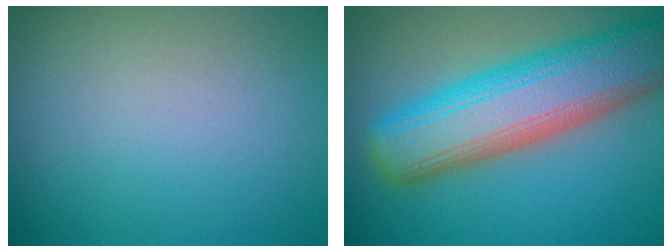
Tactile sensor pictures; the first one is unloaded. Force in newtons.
{"total": 10.8, "press": 10.8, "slide": 0.4}